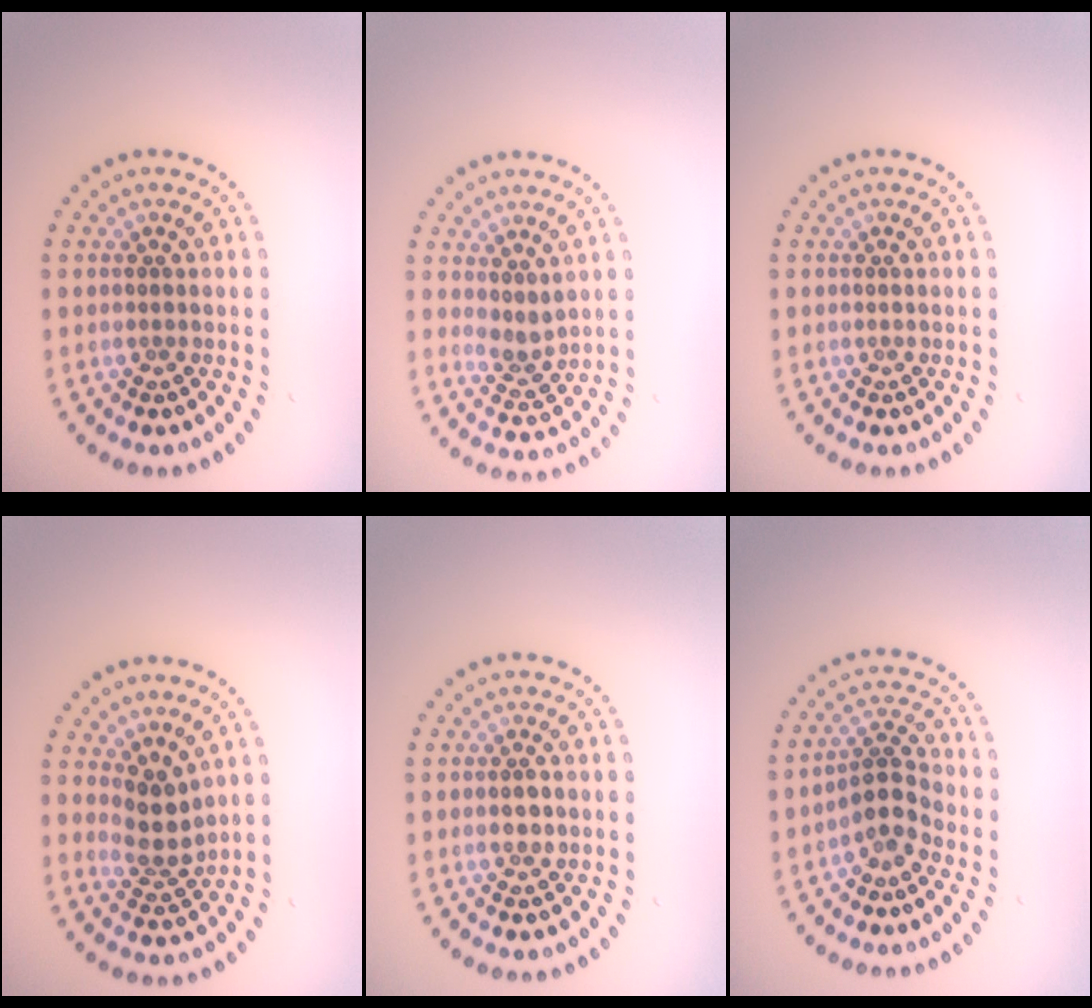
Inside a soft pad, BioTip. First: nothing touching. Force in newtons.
{"total": 1.8, "press": 1.3, "slide": 1.1}
{"total": 0.0}
{"total": 2.9, "press": 2.2, "slide": 1.9}
{"total": 1.3, "press": 1.3, "slide": 0.2}
{"total": 2.7, "press": 2.1, "slide": 1.7}